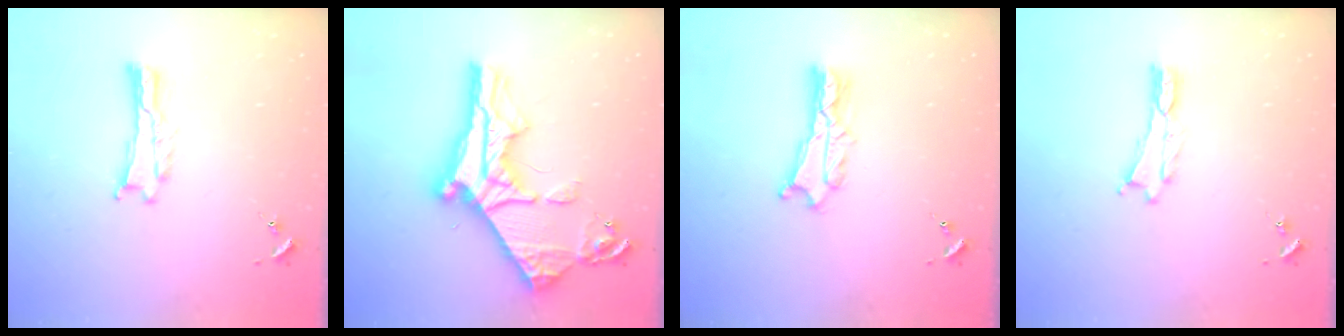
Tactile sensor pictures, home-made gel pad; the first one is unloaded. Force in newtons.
{"total": 11.5, "press": 11.5, "slide": 1.2}
{"total": 2.7, "press": 2.6, "slide": 0.3}
{"total": 0.0}